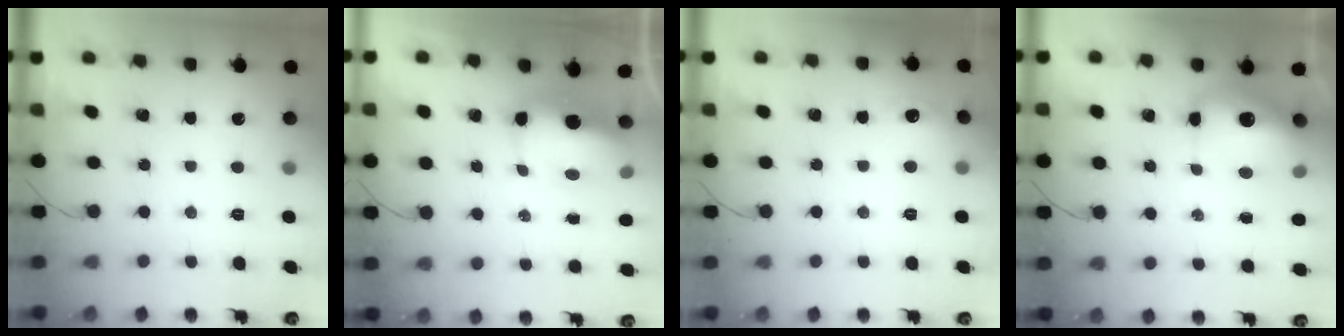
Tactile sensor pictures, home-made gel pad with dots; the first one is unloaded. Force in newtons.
{"total": 9.1, "press": 9.0, "slide": 0.9}
{"total": 6.9, "press": 6.7, "slide": 1.7}
{"total": 12.8, "press": 12.5, "slide": 2.8}